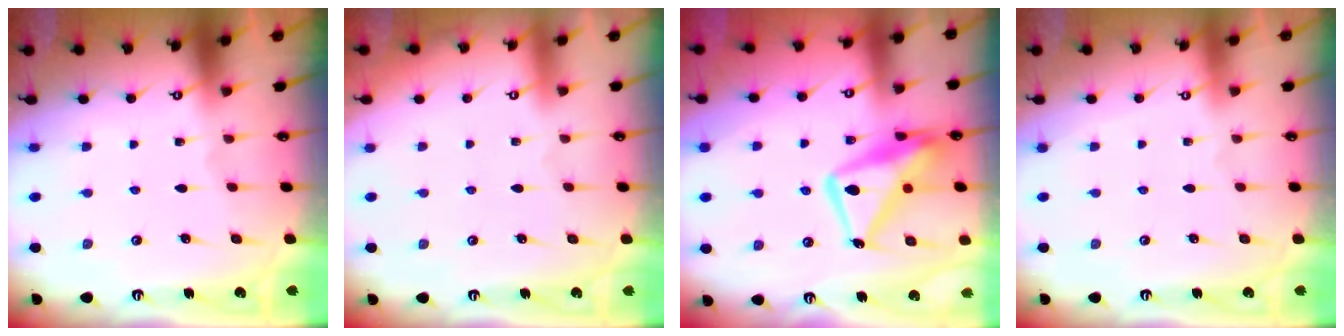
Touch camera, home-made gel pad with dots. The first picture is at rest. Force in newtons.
{"total": 3.9, "press": 3.9, "slide": 0.1}
{"total": 17.0, "press": 16.9, "slide": 1.5}
{"total": 3.9, "press": 3.9, "slide": 0.1}